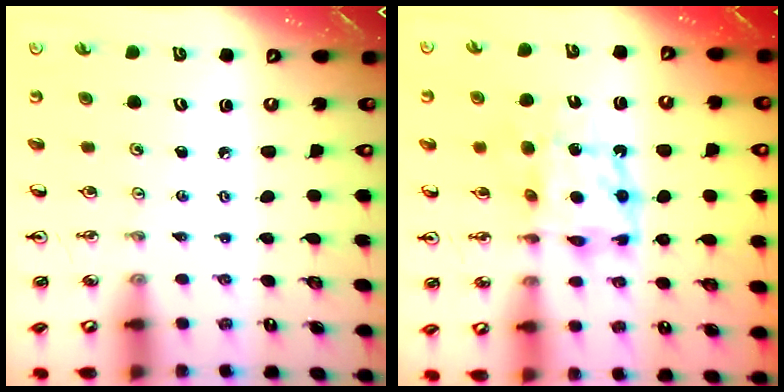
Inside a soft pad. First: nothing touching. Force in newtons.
{"total": 10.2, "press": 10.2, "slide": 0.9}